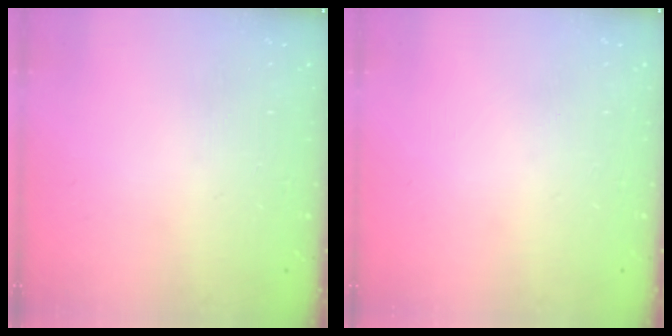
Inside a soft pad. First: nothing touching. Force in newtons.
{"total": 0.0}